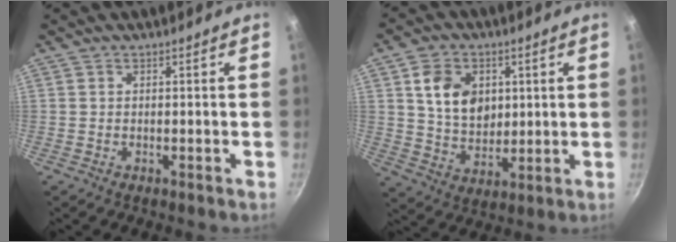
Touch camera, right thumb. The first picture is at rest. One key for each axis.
{"total": 11.1, "fx": 2.9, "fy": 8.5, "fz": 6.5, "tx": -0.083, "ty": -0.012, "tz": 0.055}